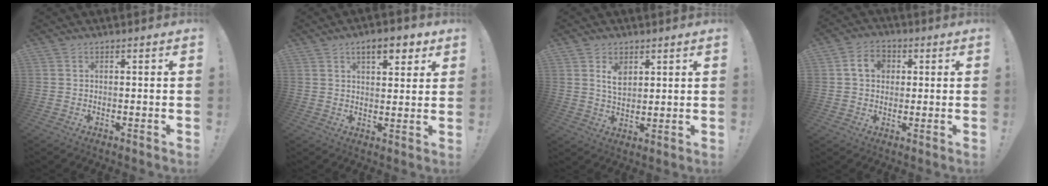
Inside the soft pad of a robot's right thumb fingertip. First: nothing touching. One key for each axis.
{"total": 7.7, "fx": 4.7, "fy": 3.2, "fz": 5.3, "tx": -0.071, "ty": -0.016, "tz": 0.078}
{"total": 6.1, "fx": 3.2, "fy": 4.3, "fz": 3.0, "tx": -0.050, "ty": -0.013, "tz": 0.059}
{"total": 7.8, "fx": 2.0, "fy": 6.1, "fz": 4.5, "tx": -0.069, "ty": 0.010, "tz": 0.038}